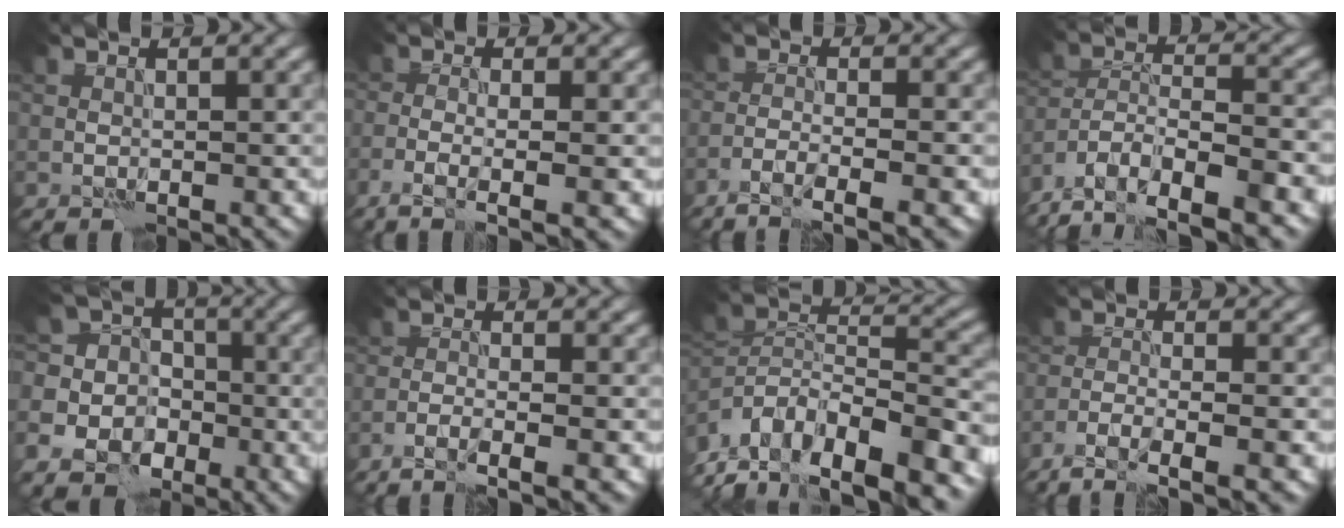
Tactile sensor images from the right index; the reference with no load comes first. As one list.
[{"total": 3.4, "force": [-1.7, 0.5, 3.0], "torque": [-0.052, -0.004, -0.036]}, {"total": 3.8, "force": [-2.7, 0.4, 2.6], "torque": [-0.040, 0.001, -0.054]}, {"total": 10.8, "force": [-8.9, 3.3, 5.0], "torque": [-0.079, -0.004, -0.149]}, {"total": 12.1, "force": [-5.6, 10.5, 2.2], "torque": [-0.072, -0.025, -0.101]}, {"total": 3.2, "force": [-2.2, 0.3, 2.3], "torque": [-0.037, 0.003, -0.048]}, {"total": 14.0, "force": [-10.8, 5.5, 7.1], "torque": [-0.118, 0.027, -0.162]}, {"total": 4.8, "force": [-3.4, 0.8, 3.3], "torque": [-0.049, -0.001, -0.065]}]